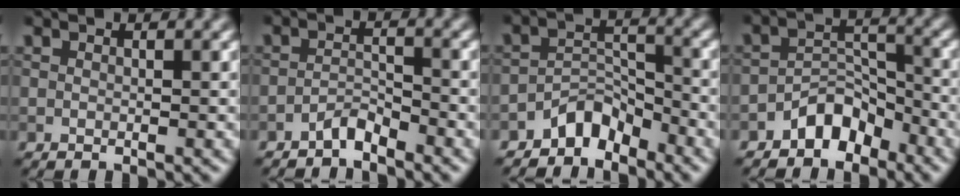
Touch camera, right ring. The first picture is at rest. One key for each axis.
{"total": 1.9, "fx": -1.7, "fy": 0.4, "fz": 0.6, "tx": -0.013, "ty": 0.009, "tz": -0.035}
{"total": 3.6, "fx": -3.0, "fy": 1.7, "fz": 1.1, "tx": -0.010, "ty": 0.015, "tz": -0.060}
{"total": 3.8, "fx": -2.8, "fy": 2.1, "fz": 1.4, "tx": -0.012, "ty": 0.016, "tz": -0.053}